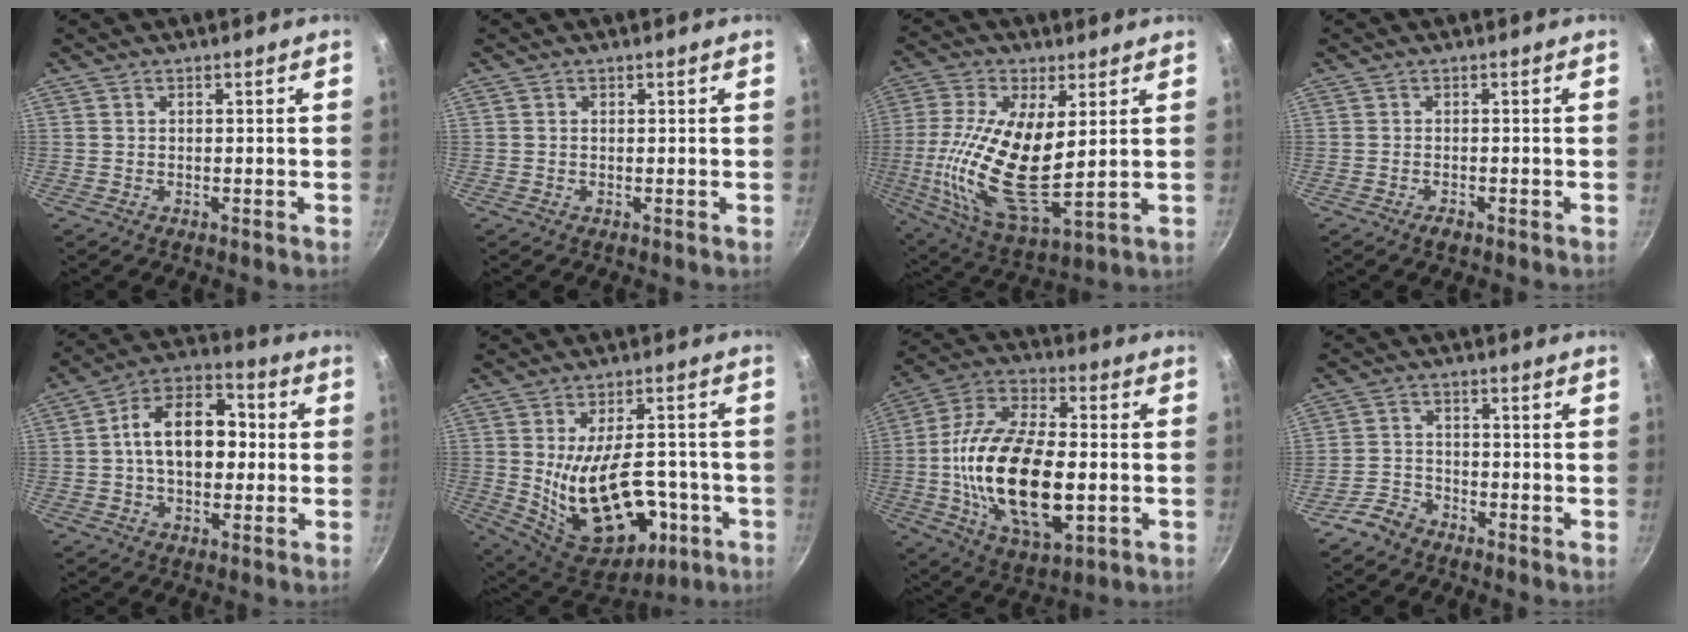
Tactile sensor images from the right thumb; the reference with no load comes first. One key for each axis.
{"total": 0.0}
{"total": 19.8, "fx": 1.6, "fy": 8.1, "fz": 18.0, "tx": -0.369, "ty": -0.027, "tz": 0.030}
{"total": 1.4, "fx": -0.9, "fy": 0.6, "fz": 0.9, "tx": -0.017, "ty": 0.007, "tz": -0.015}
{"total": 15.2, "fx": 0.5, "fy": 9.9, "fz": 11.5, "tx": -0.142, "ty": 0.036, "tz": -0.009}
{"total": 21.0, "fx": -3.9, "fy": 12.1, "fz": 16.7, "tx": -0.239, "ty": 0.003, "tz": -0.029}
{"total": 24.4, "fx": -2.7, "fy": 12.5, "fz": 20.8, "tx": -0.382, "ty": 0.019, "tz": -0.047}
{"total": 4.3, "fx": -3.4, "fy": 2.3, "fz": 1.0, "tx": -0.017, "ty": 0.037, "tz": -0.070}